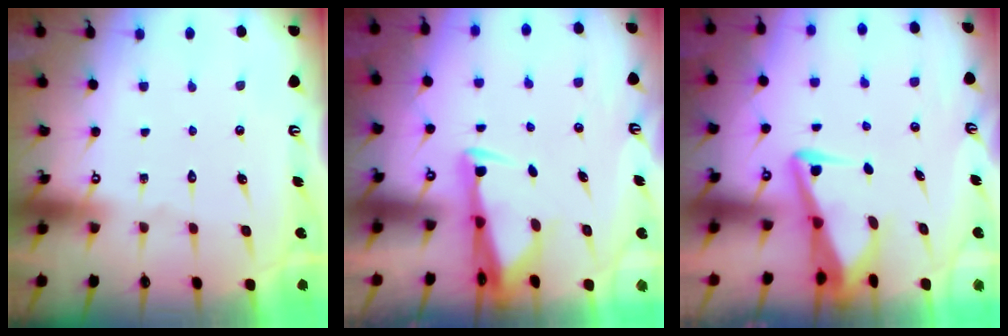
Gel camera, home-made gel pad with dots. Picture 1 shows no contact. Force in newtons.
{"total": 2.8, "press": 2.7, "slide": 0.9}
{"total": 4.1, "press": 3.9, "slide": 1.3}